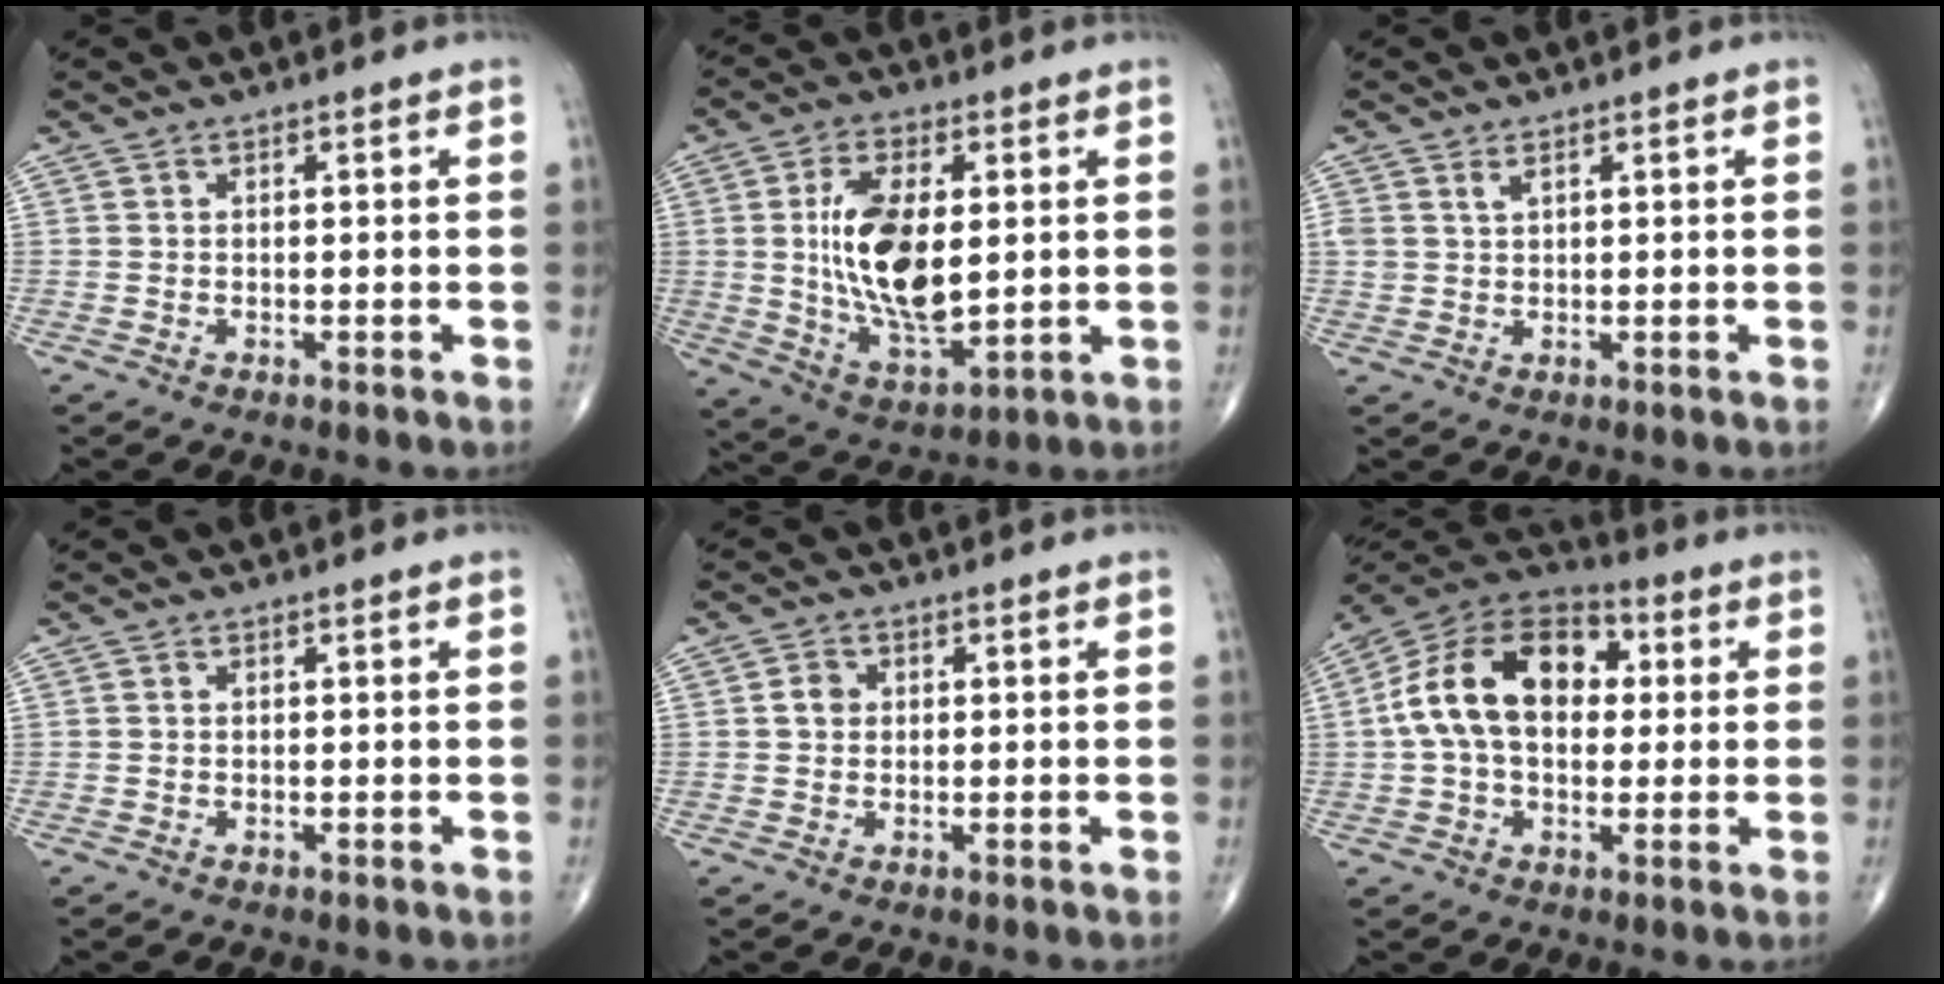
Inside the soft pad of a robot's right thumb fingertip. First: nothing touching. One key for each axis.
{"total": 16.3, "fx": 1.6, "fy": 8.1, "fz": 14.0, "tx": -0.248, "ty": -0.017, "tz": 0.038}
{"total": 1.8, "fx": 1.2, "fy": 0.9, "fz": 1.1, "tx": -0.020, "ty": -0.003, "tz": 0.028}
{"total": 0.0}
{"total": 2.5, "fx": 0.3, "fy": 2.2, "fz": 1.2, "tx": -0.012, "ty": 0.005, "tz": 0.001}
{"total": 18.2, "fx": 2.4, "fy": 11.9, "fz": 13.6, "tx": -0.224, "ty": 0.031, "tz": 0.032}